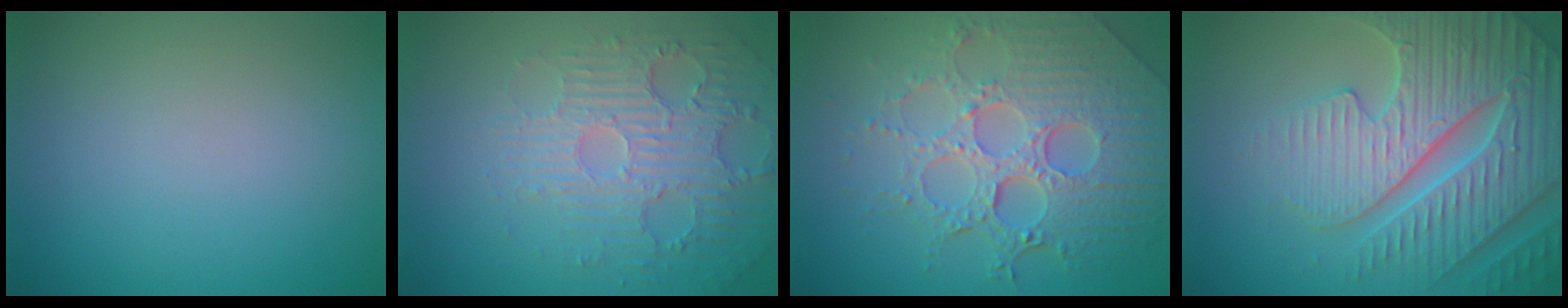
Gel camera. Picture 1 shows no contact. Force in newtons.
{"total": 4.3, "press": 3.8, "slide": 2.1}
{"total": 8.2, "press": 6.0, "slide": 5.6}
{"total": 7.6, "press": 7.4, "slide": 1.7}